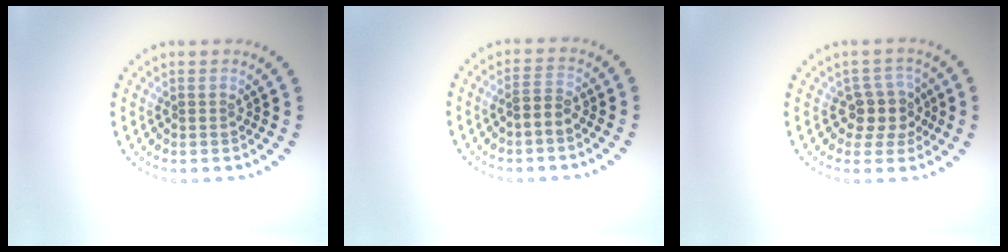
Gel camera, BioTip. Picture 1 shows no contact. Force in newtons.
{"total": 1.9, "press": 1.8, "slide": 0.7}
{"total": 2.8, "press": 2.3, "slide": 1.6}